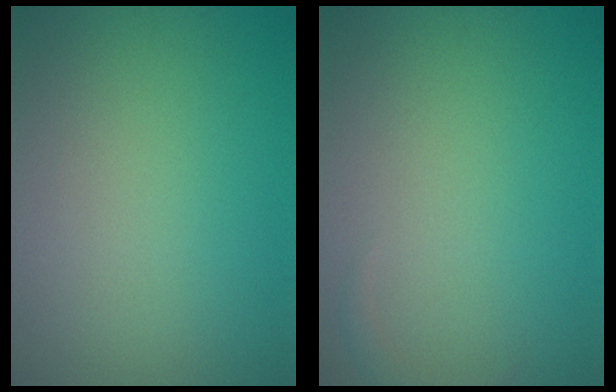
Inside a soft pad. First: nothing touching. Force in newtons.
{"total": 0.9, "press": 0.9, "slide": 0.1}